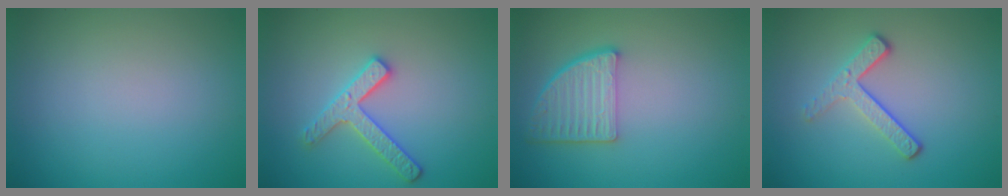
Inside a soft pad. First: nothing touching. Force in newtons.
{"total": 2.9, "press": 2.8, "slide": 0.6}
{"total": 4.5, "press": 3.5, "slide": 2.9}
{"total": 3.0, "press": 2.2, "slide": 2.1}